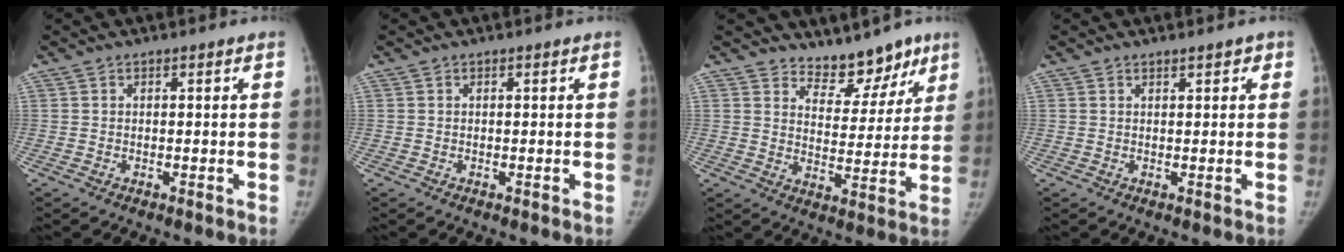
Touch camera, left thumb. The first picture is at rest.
{"total": 0.0}
{"total": 9.7, "force": [7.9, 4.9, 2.8], "torque": [0.005, -0.054, 0.121]}
{"total": 1.9, "force": [1.3, 1.0, 1.1], "torque": [-0.002, -0.004, 0.014]}